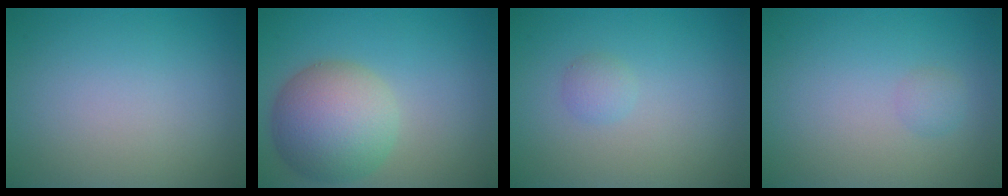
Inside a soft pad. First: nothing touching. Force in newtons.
{"total": 7.3, "press": 7.3, "slide": 0.7}
{"total": 1.0, "press": 1.0, "slide": 0.1}
{"total": 1.0, "press": 1.0, "slide": 0.1}